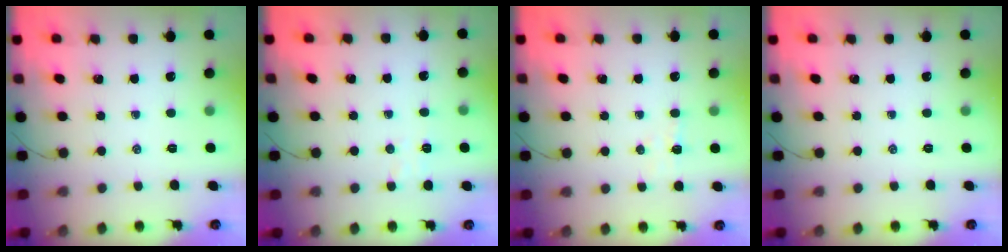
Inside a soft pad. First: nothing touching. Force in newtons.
{"total": 4.6, "press": 4.5, "slide": 1.0}
{"total": 3.5, "press": 3.4, "slide": 1.0}
{"total": 0.0}